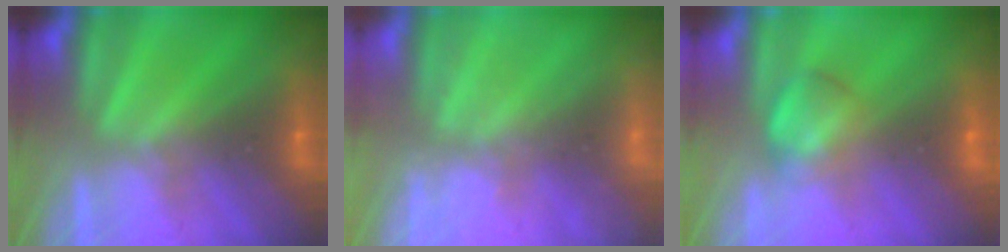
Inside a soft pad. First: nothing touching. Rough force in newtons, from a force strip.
{"total": 2.4}
{"total": 4.6}